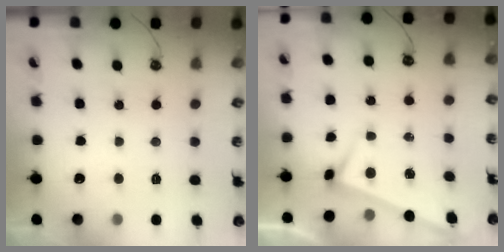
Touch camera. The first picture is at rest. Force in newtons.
{"total": 3.0, "press": 3.0, "slide": 0.1}